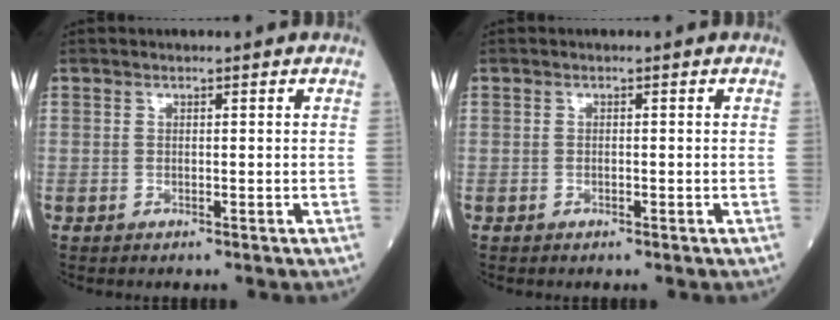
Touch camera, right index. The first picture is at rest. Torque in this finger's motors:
{"motor_torque": [0.00, -0.03, -0.06, -0.01]}